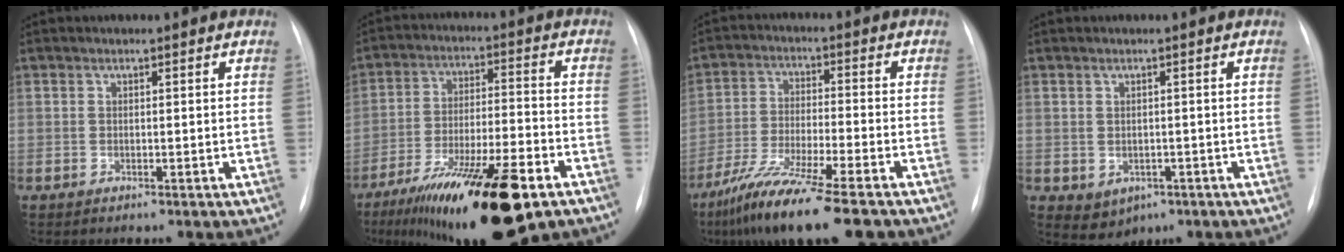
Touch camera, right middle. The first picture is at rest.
{"total": 20.8, "force": [-12.8, 3.9, 16.0], "torque": [-0.230, -0.022, -0.207]}
{"total": 12.7, "force": [-9.1, 0.2, 8.8], "torque": [-0.165, -0.039, -0.158]}
{"total": 4.0, "force": [-1.4, 3.4, 1.7], "torque": [-0.024, 0.002, -0.004]}